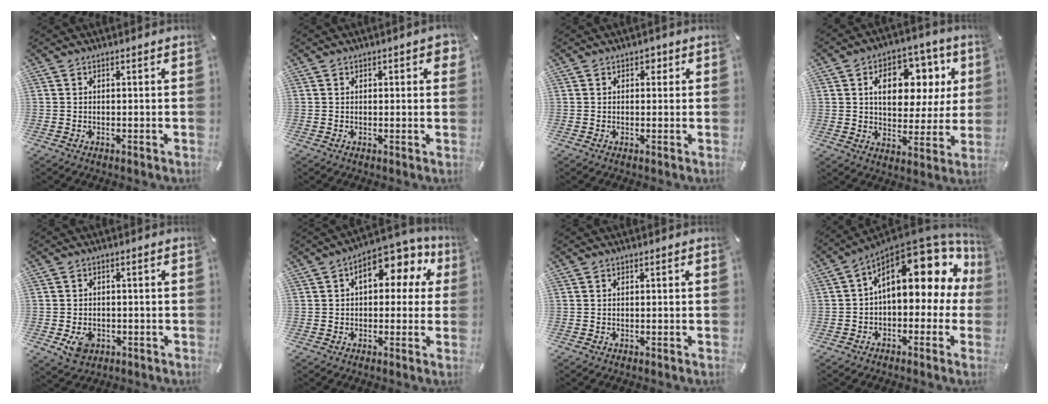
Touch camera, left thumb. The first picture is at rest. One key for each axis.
{"total": 1.9, "fx": 0.4, "fy": 1.0, "fz": 1.6, "tx": -0.015, "ty": 0.000, "tz": 0.003}
{"total": 1.7, "fx": 0.5, "fy": 1.4, "fz": 0.8, "tx": -0.002, "ty": 0.002, "tz": 0.002}
{"total": 14.5, "fx": 4.8, "fy": 10.0, "fz": 9.4, "tx": -0.130, "ty": -0.015, "tz": 0.082}
{"total": 4.8, "fx": -1.5, "fy": 3.7, "fz": 2.6, "tx": -0.039, "ty": -0.001, "tz": -0.029}
{"total": 11.3, "fx": 4.2, "fy": 6.5, "fz": 8.3, "tx": -0.112, "ty": -0.017, "tz": 0.067}
{"total": 0.0}
{"total": 18.6, "fx": 7.1, "fy": 9.7, "fz": 14.1, "tx": -0.205, "ty": -0.053, "tz": 0.119}